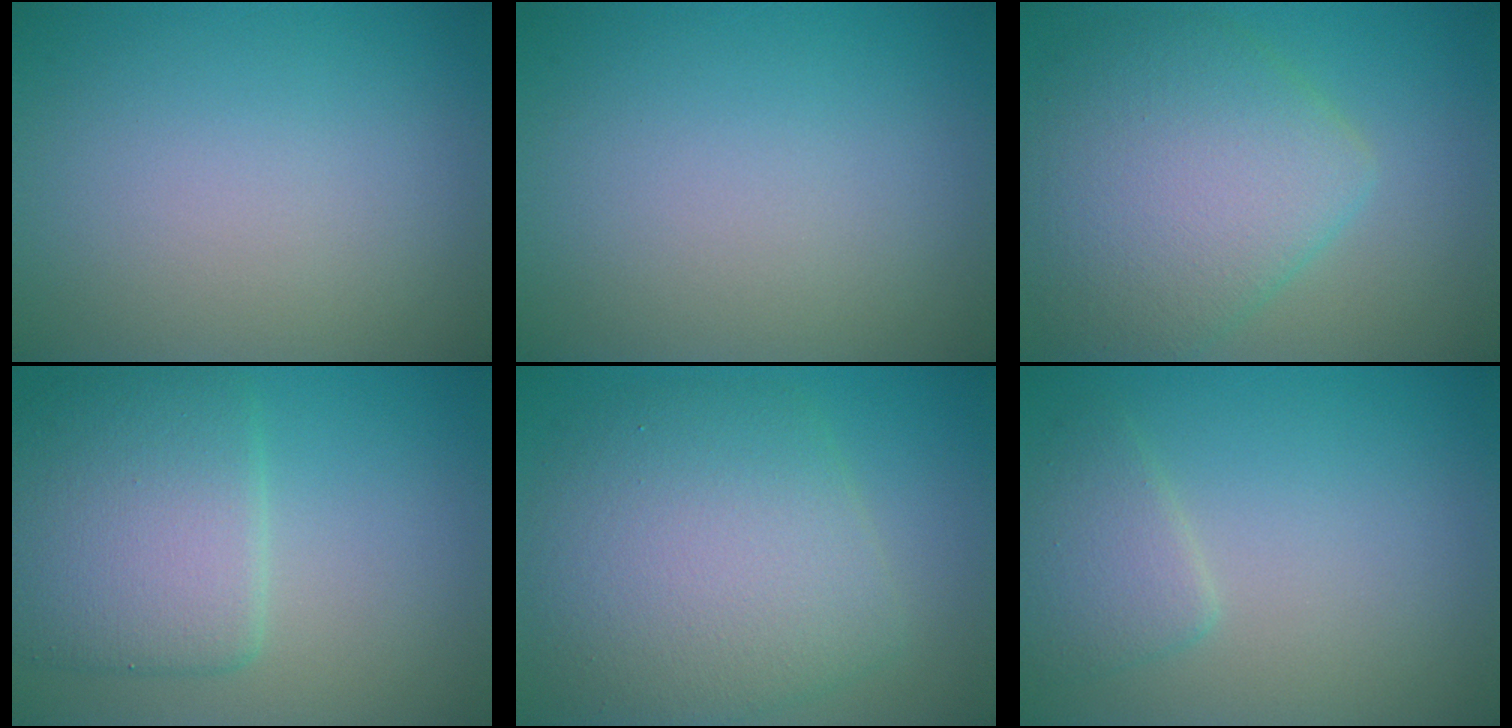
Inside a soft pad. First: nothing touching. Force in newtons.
{"total": 0.0}
{"total": 7.7, "press": 7.7, "slide": 0.2}
{"total": 6.2, "press": 6.2, "slide": 0.1}
{"total": 8.1, "press": 8.1, "slide": 0.4}
{"total": 2.4, "press": 2.4, "slide": 0.1}